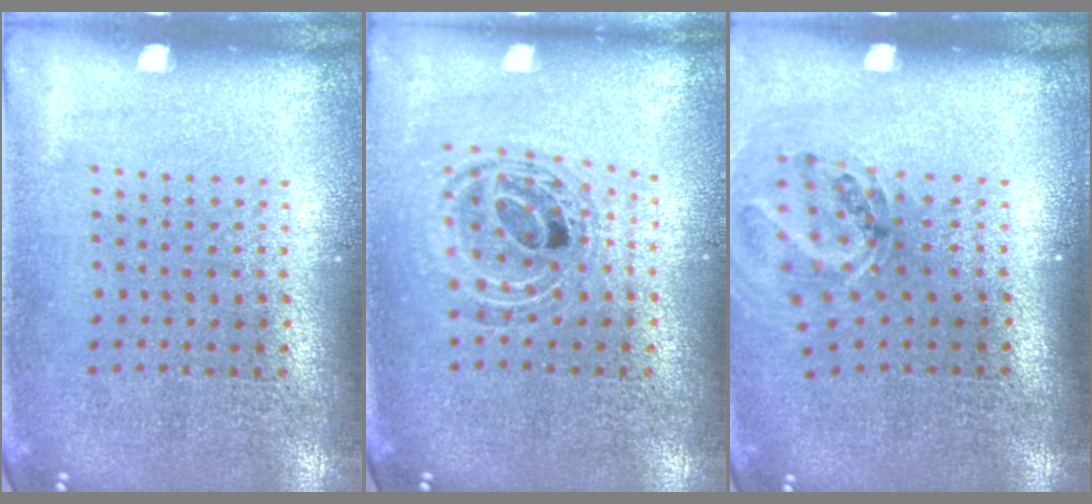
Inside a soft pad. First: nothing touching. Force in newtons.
{"total": 0.9, "press": 0.9, "slide": 0.1}
{"total": 1.1, "press": 1.1, "slide": 0.4}